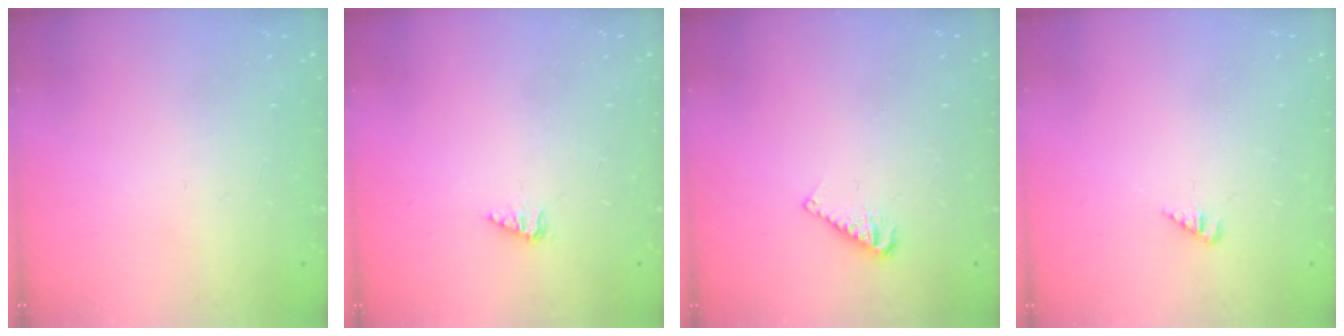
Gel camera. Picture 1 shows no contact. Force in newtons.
{"total": 1.4, "press": 1.4, "slide": 0.3}
{"total": 5.4, "press": 5.4, "slide": 0.5}
{"total": 3.0, "press": 2.9, "slide": 0.3}